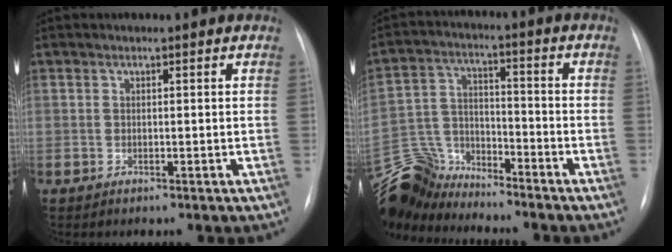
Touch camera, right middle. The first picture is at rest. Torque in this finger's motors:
{"motor_torque": [0.34, -0.80, -0.03, -0.05]}